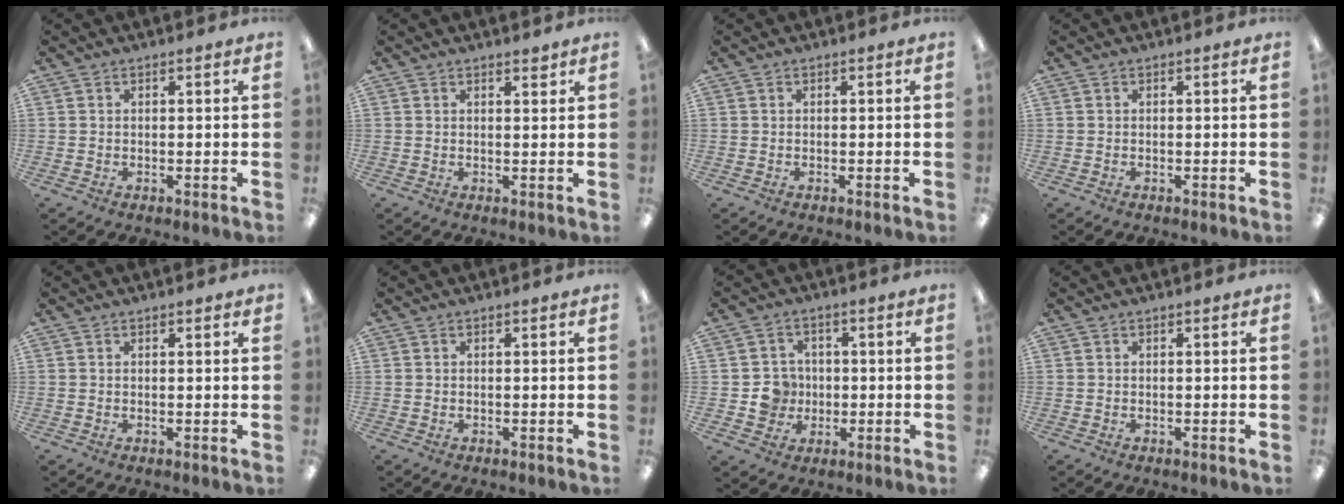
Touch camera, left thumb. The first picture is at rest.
{"total": 1.6, "force": [1.4, 0.4, 0.6], "torque": [-0.006, -0.005, 0.024]}
{"total": 0.0}
{"total": 0.0}
{"total": 0.8, "force": [0.6, 0.1, 0.5], "torque": [-0.003, -0.003, 0.008]}
{"total": 0.0}
{"total": 6.3, "force": [-0.7, 6.0, 1.5], "torque": [-0.023, 0.011, -0.007]}
{"total": 0.0}